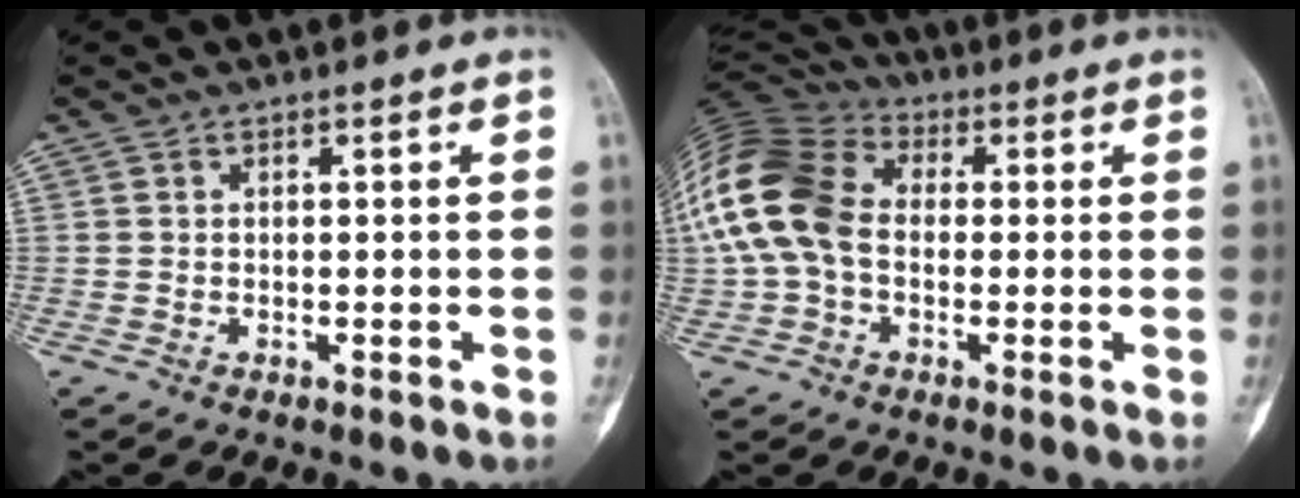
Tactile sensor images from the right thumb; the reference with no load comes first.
{"total": 17.5, "force": [0.3, 12.5, 12.2], "torque": [-0.265, 0.035, -0.004]}